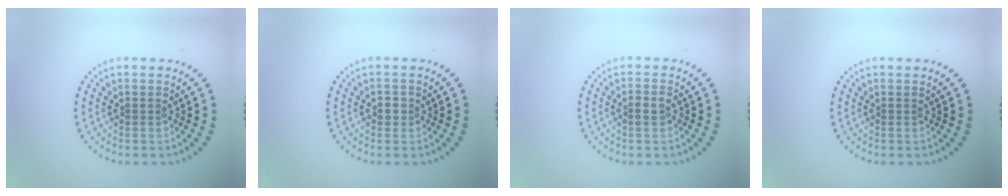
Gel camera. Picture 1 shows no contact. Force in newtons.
{"total": 1.1, "press": 1.0, "slide": 0.5}
{"total": 1.3, "press": 1.3, "slide": 0.2}
{"total": 0.0}